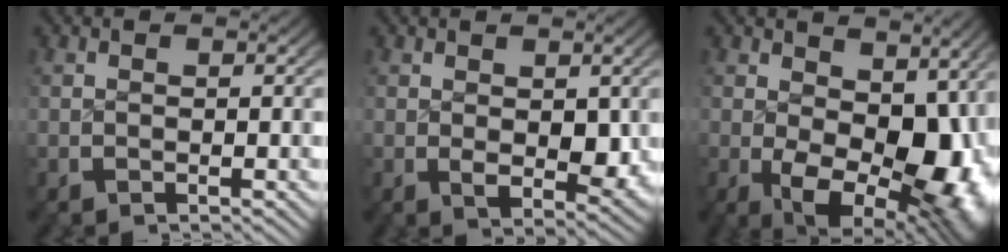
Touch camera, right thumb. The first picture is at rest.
{"total": 3.6, "force": [0.2, 2.3, 2.8], "torque": [-0.042, -0.019, 0.015]}
{"total": 12.1, "force": [-1.6, 7.8, 9.2], "torque": [-0.155, -0.063, 0.008]}